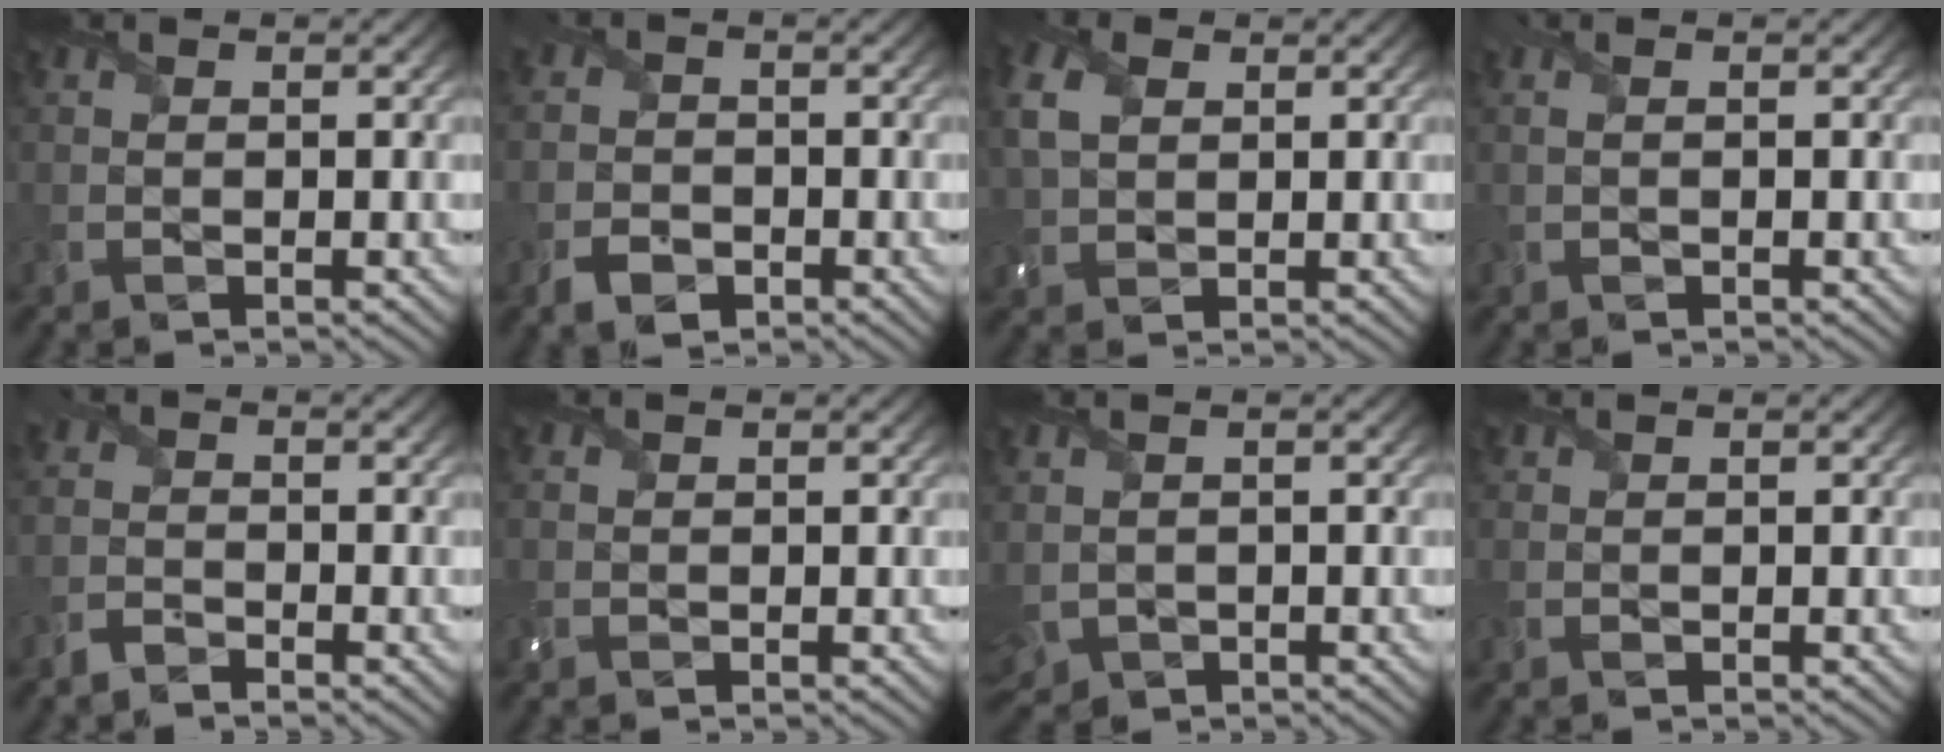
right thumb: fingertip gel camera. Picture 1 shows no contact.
{"total": 3.0, "force": [-1.8, 2.0, 1.2], "torque": [-0.031, -0.005, -0.043]}
{"total": 4.8, "force": [1.6, 3.2, 3.1], "torque": [-0.099, 0.011, 0.027]}
{"total": 0.9, "force": [0.1, 0.2, 0.8], "torque": [-0.019, 0.003, 0.004]}
{"total": 1.9, "force": [-1.8, 0.6, 0.5], "torque": [-0.016, 0.004, -0.045]}
{"total": 0.5, "force": [0.2, 0.4, 0.2], "torque": [-0.008, 0.002, 0.004]}
{"total": 2.5, "force": [-0.1, 1.9, 1.6], "torque": [-0.061, -0.009, -0.001]}
{"total": 0.7, "force": [0.6, 0.1, 0.2], "torque": [-0.006, 0.003, 0.013]}